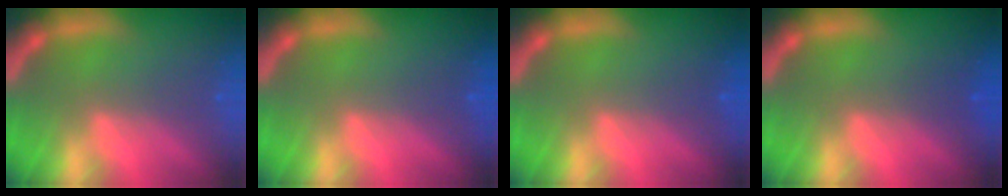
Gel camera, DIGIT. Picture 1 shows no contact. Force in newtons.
{"total": 0.0}
{"total": 0.0}
{"total": 1.0}